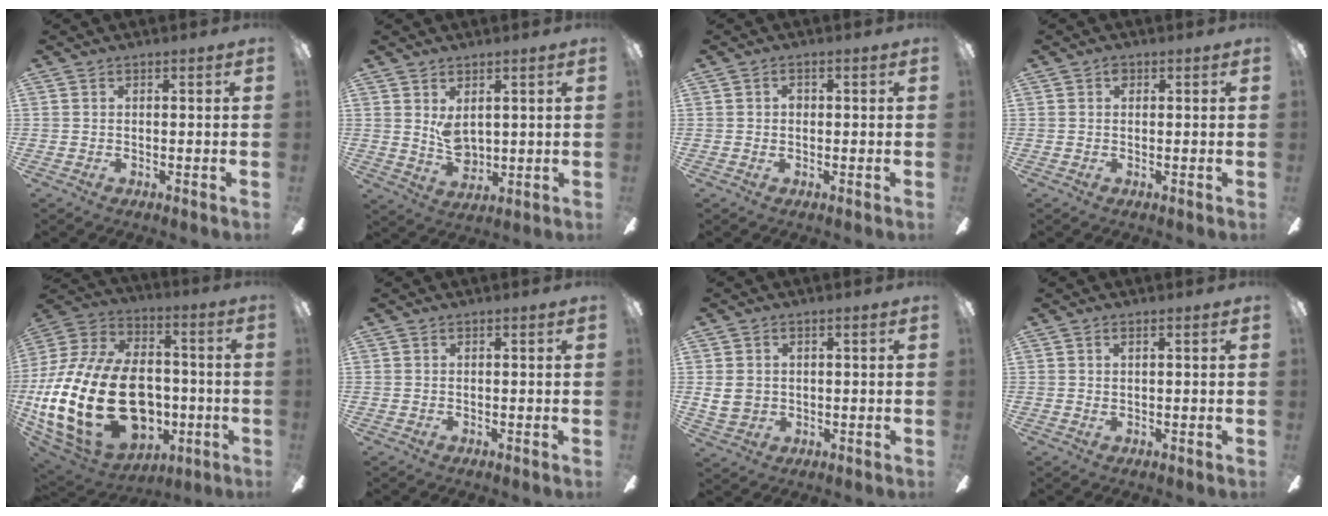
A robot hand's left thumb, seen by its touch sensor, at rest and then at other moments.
{"total": 5.4, "force": [2.3, 3.2, 3.7], "torque": [-0.060, -0.010, 0.042]}
{"total": 1.6, "force": [0.0, 1.0, 1.2], "torque": [-0.016, 0.001, -0.002]}
{"total": 1.2, "force": [0.4, 0.8, 0.8], "torque": [-0.017, 0.004, 0.007]}
{"total": 30.6, "force": [-5.3, 18.9, 23.5], "torque": [-0.520, 0.026, -0.068]}
{"total": 0.0}
{"total": 4.9, "force": [0.2, 4.1, 2.6], "torque": [-0.056, 0.003, 0.002]}
{"total": 1.0, "force": [0.3, 0.3, 1.0], "torque": [-0.020, 0.000, 0.005]}